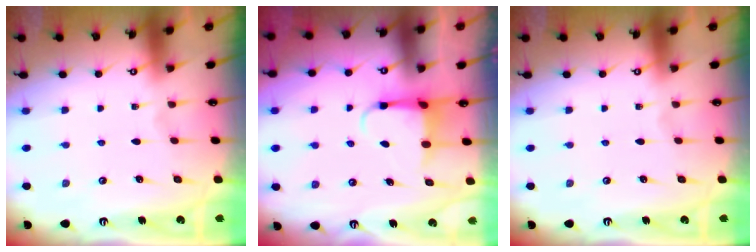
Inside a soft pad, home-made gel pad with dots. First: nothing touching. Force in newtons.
{"total": 3.9, "press": 3.9, "slide": 0.4}
{"total": 0.0}